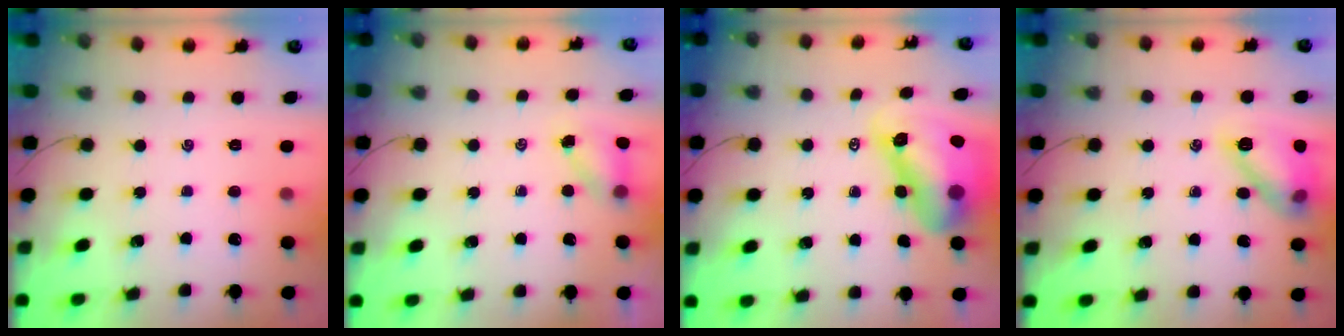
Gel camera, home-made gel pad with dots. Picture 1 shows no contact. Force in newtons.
{"total": 4.0, "press": 3.9, "slide": 0.6}
{"total": 12.3, "press": 11.7, "slide": 3.7}
{"total": 13.0, "press": 13.0, "slide": 0.4}